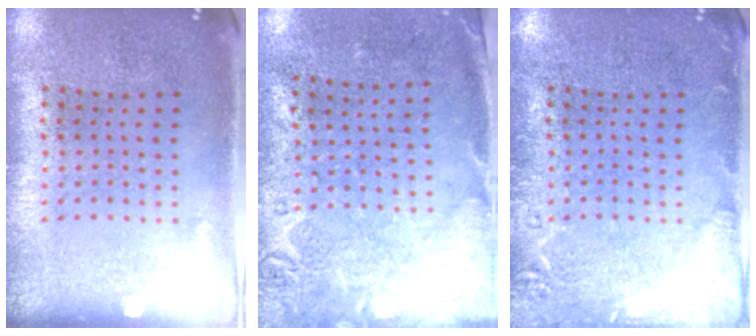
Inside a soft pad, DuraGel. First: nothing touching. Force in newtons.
{"total": 2.8, "press": 2.2, "slide": 1.7}
{"total": 2.4, "press": 2.4, "slide": 0.4}